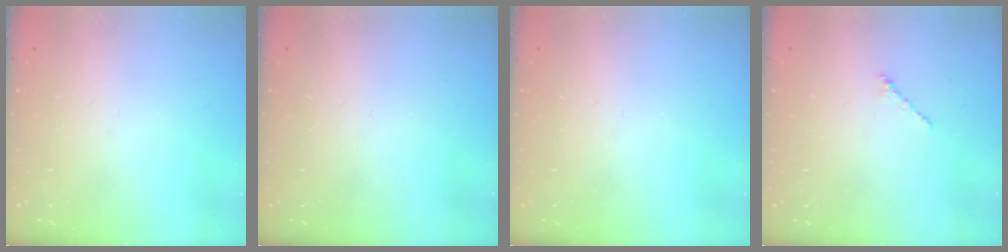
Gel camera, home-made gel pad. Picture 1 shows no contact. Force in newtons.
{"total": 0.0}
{"total": 0.0}
{"total": 1.2, "press": 1.1, "slide": 0.5}